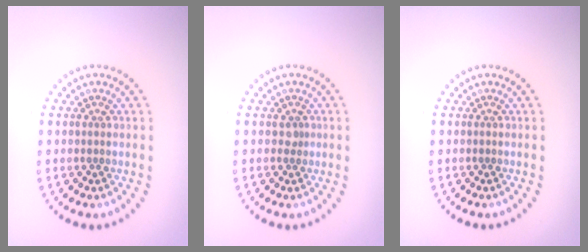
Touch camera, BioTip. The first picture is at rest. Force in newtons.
{"total": 0.8, "press": 0.5, "slide": 0.5}
{"total": 0.0}